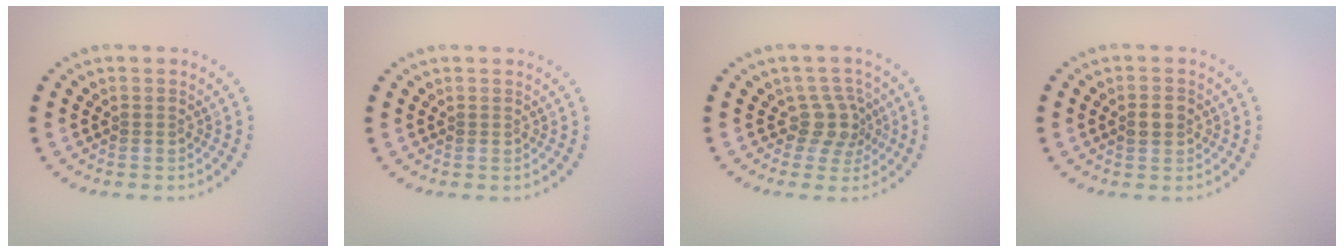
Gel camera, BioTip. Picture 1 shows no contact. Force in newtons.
{"total": 0.0}
{"total": 2.8, "press": 2.1, "slide": 1.8}
{"total": 2.1, "press": 2.1, "slide": 0.0}